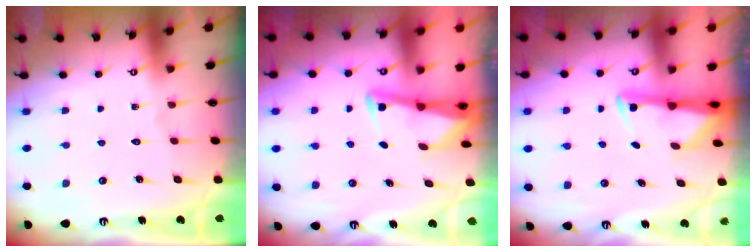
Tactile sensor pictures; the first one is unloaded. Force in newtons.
{"total": 3.0, "press": 3.0, "slide": 0.4}
{"total": 2.8, "press": 2.8, "slide": 0.6}